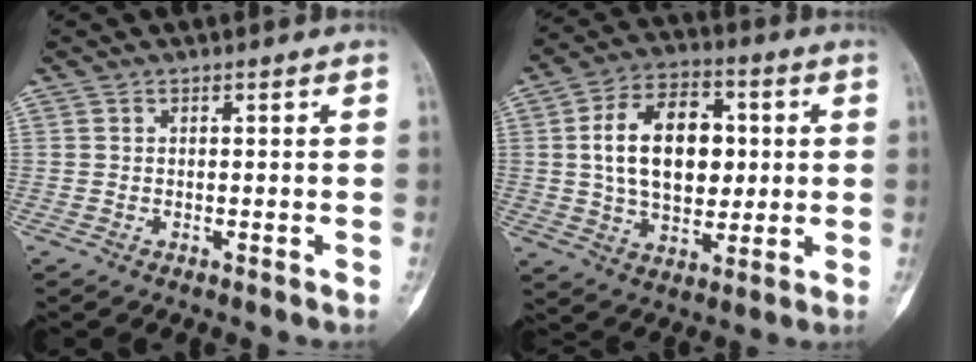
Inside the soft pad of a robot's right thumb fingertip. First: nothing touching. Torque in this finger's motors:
{"motor_torque": [1.19, 2.98, 0.83, -0.55, 0.52]}